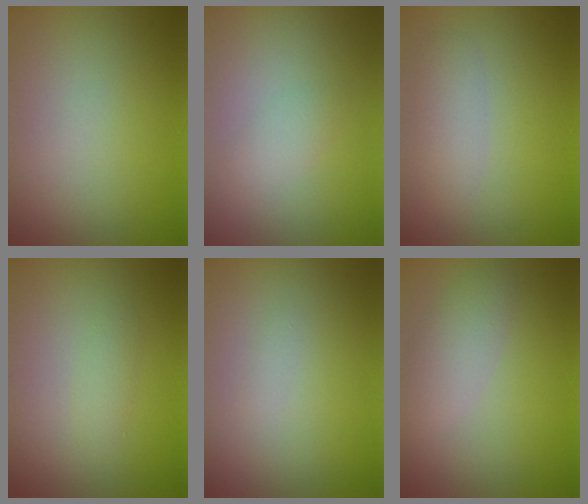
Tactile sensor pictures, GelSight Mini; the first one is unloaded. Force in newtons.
{"total": 1.3, "press": 1.3, "slide": 0.1}
{"total": 2.1, "press": 2.1, "slide": 0.2}
{"total": 1.0, "press": 1.0, "slide": 0.1}
{"total": 0.5, "press": 0.5, "slide": 0.0}
{"total": 2.8, "press": 2.8, "slide": 0.1}